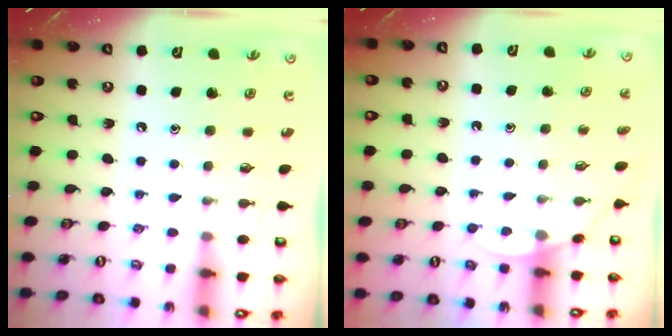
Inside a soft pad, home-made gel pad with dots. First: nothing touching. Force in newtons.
{"total": 4.7, "press": 4.7, "slide": 0.2}